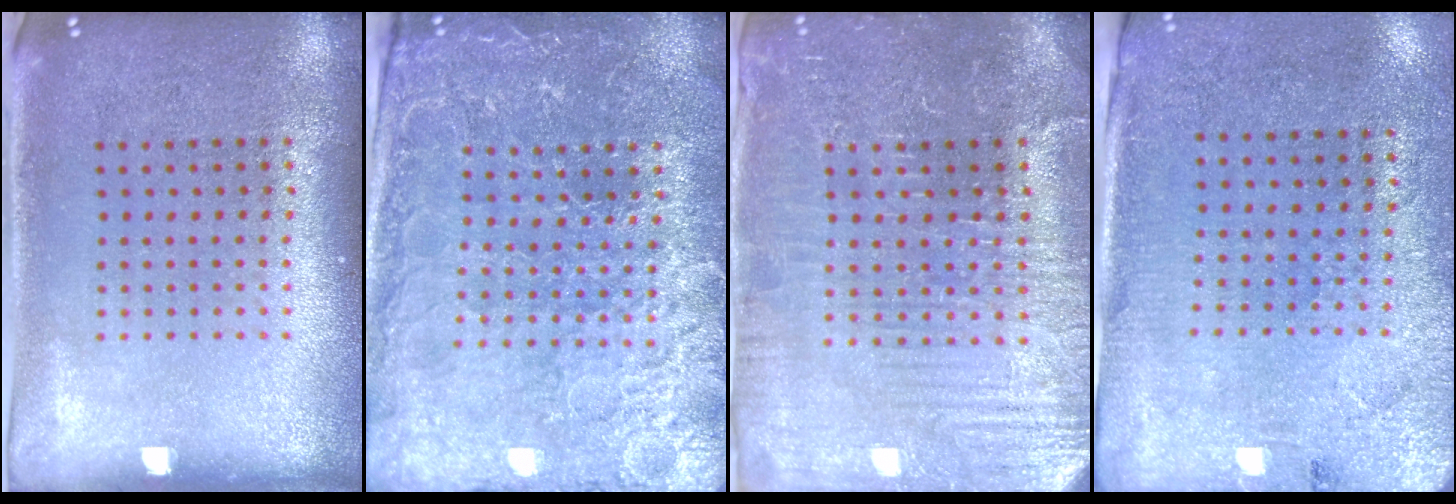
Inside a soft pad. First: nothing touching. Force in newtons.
{"total": 4.1, "press": 4.0, "slide": 1.0}
{"total": 4.3, "press": 4.2, "slide": 1.2}
{"total": 2.7, "press": 2.4, "slide": 1.3}